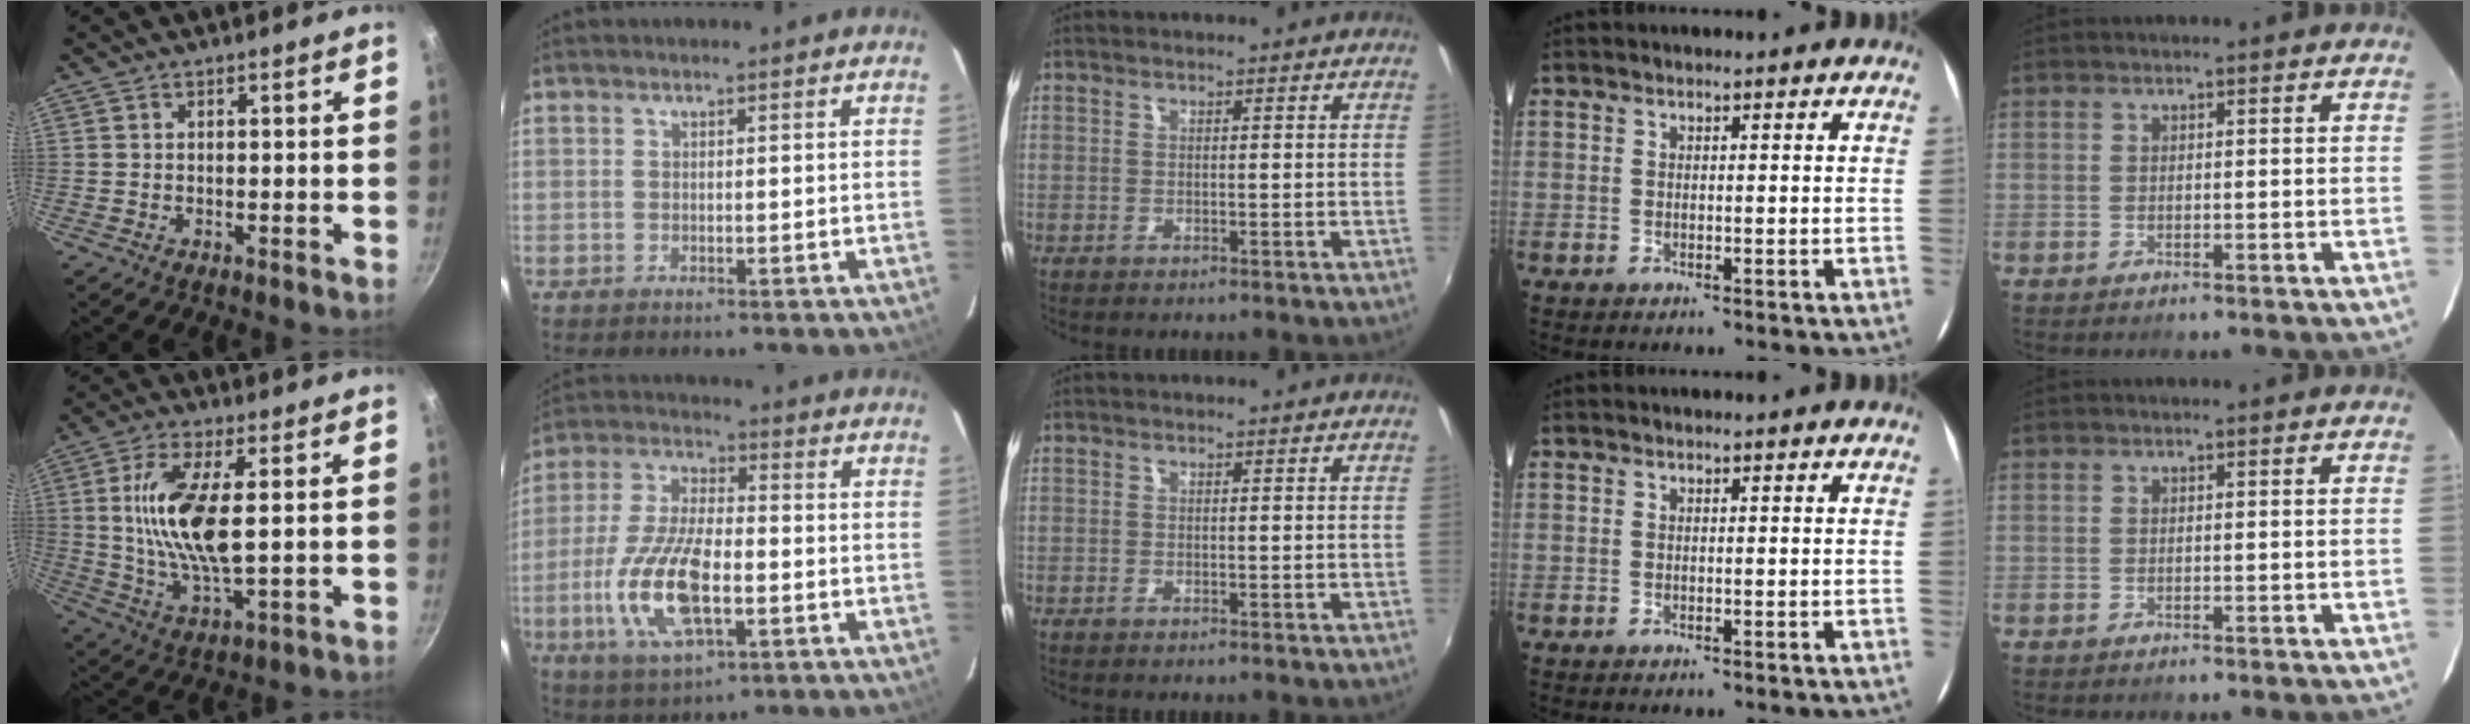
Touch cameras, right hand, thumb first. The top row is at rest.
{"thumb": {"total": 14.0, "force": [1.9, 5.0, 13.0], "torque": [-0.255, -0.008, 0.036]}, "index": {"total": 15.5, "force": [-4.4, 6.2, 13.5], "torque": [-0.289, -0.007, -0.080]}}